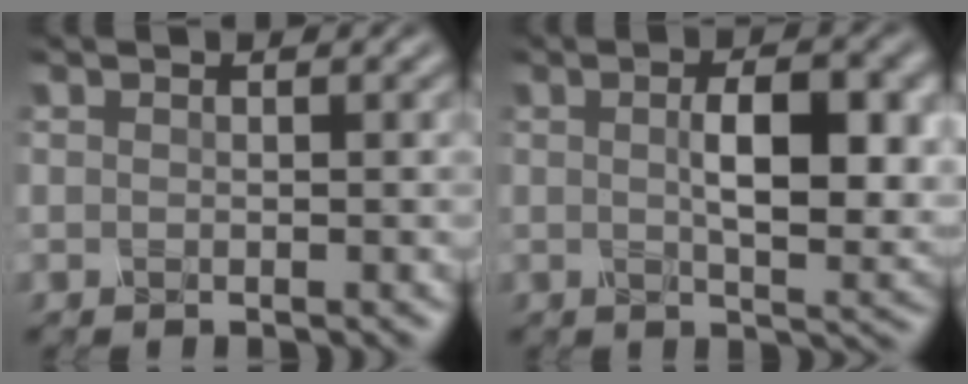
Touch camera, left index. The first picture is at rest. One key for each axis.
{"total": 7.4, "fx": 0.6, "fy": 2.9, "fz": 6.8, "tx": -0.102, "ty": 0.000, "tz": 0.010}